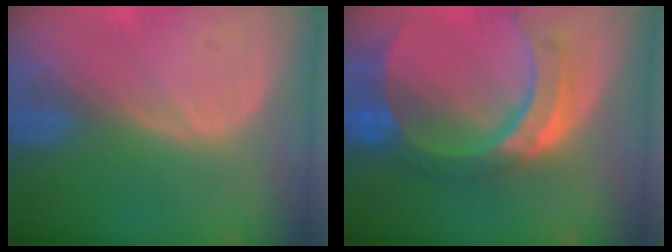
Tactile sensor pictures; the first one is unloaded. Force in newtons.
{"total": 11.0, "press": 9.3, "slide": 6.0}